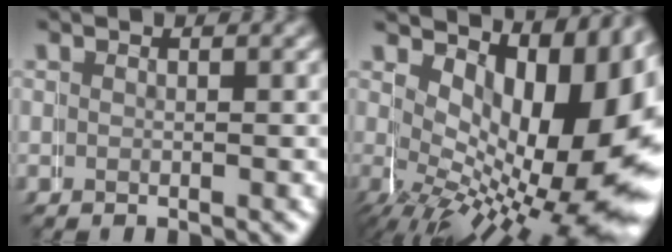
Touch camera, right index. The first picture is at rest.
{"total": 15.5, "force": [-0.5, 8.8, 12.7], "torque": [-0.166, -0.030, 0.008]}